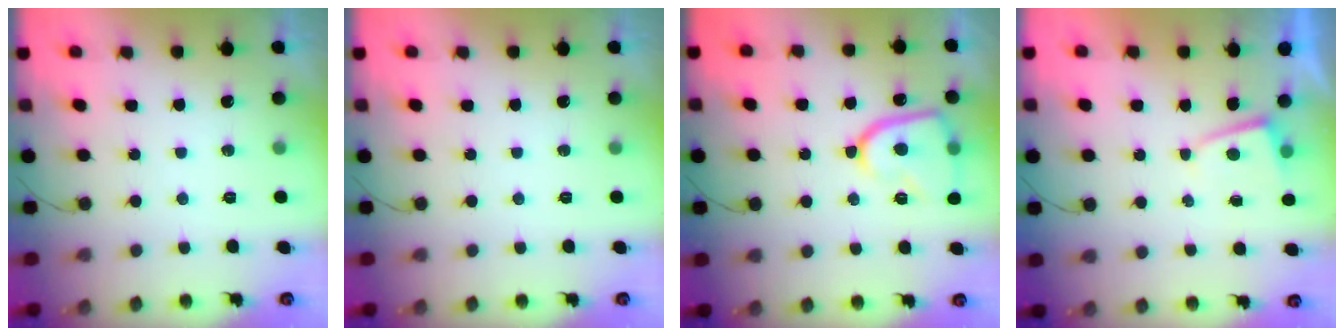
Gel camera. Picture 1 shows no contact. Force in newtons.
{"total": 0.0}
{"total": 13.7, "press": 13.6, "slide": 1.4}
{"total": 2.0, "press": 2.0, "slide": 0.3}